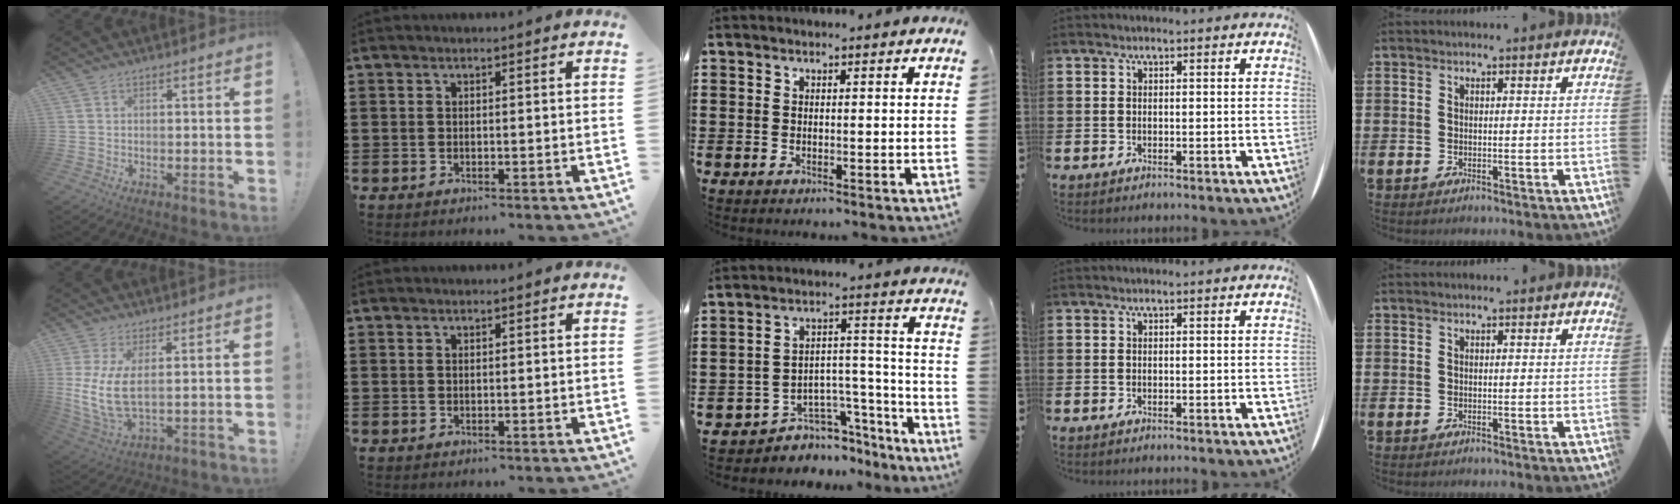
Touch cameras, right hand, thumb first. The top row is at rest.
{"thumb": {"total": 10.6, "force": [2.0, 4.8, 9.3], "torque": [-0.188, -0.019, 0.043]}, "middle": {"total": 5.2, "force": [-4.6, 2.6, 0.3], "torque": [-0.014, 0.012, -0.090]}}